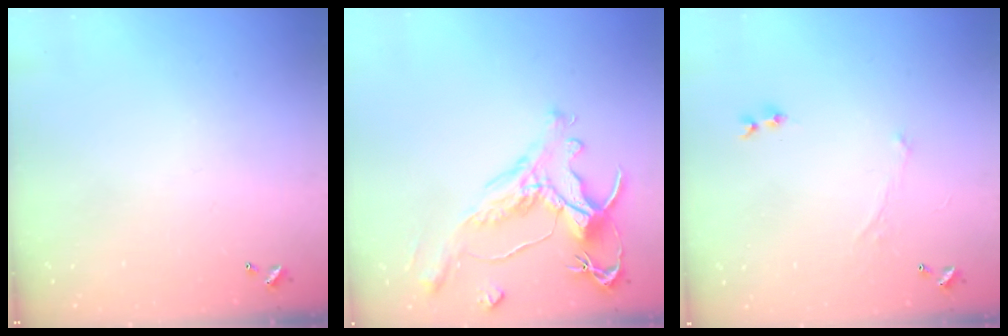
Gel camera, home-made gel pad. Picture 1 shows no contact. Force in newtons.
{"total": 1.2, "press": 0.3, "slide": 1.2}
{"total": 2.4, "press": 2.2, "slide": 0.9}